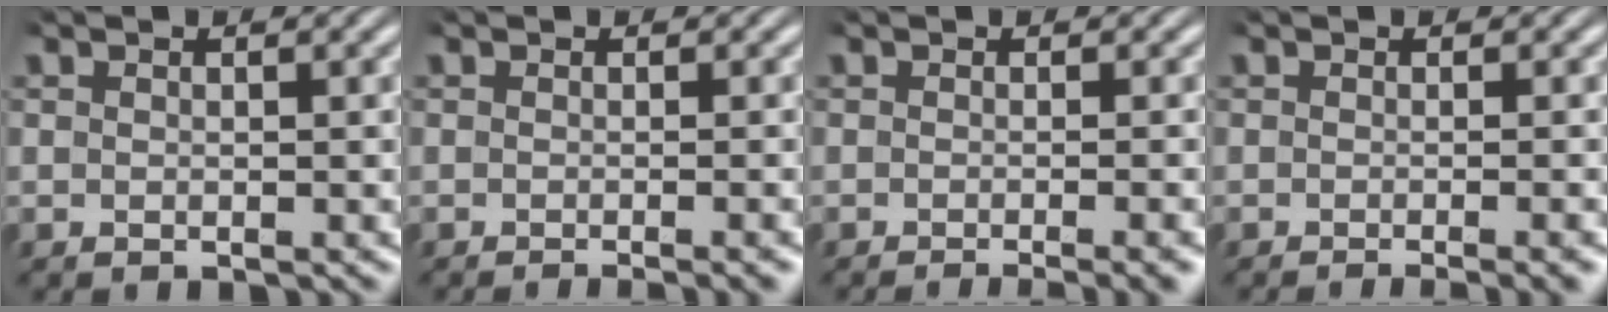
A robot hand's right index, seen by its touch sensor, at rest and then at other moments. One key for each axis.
{"total": 1.5, "fx": -1.4, "fy": -0.3, "fz": 0.5, "tx": 0.000, "ty": 0.003, "tz": -0.024}
{"total": 2.6, "fx": -2.3, "fy": -0.1, "fz": 1.1, "tx": -0.003, "ty": 0.002, "tz": -0.039}
{"total": 2.1, "fx": -1.8, "fy": -0.2, "fz": 0.9, "tx": -0.003, "ty": 0.003, "tz": -0.031}